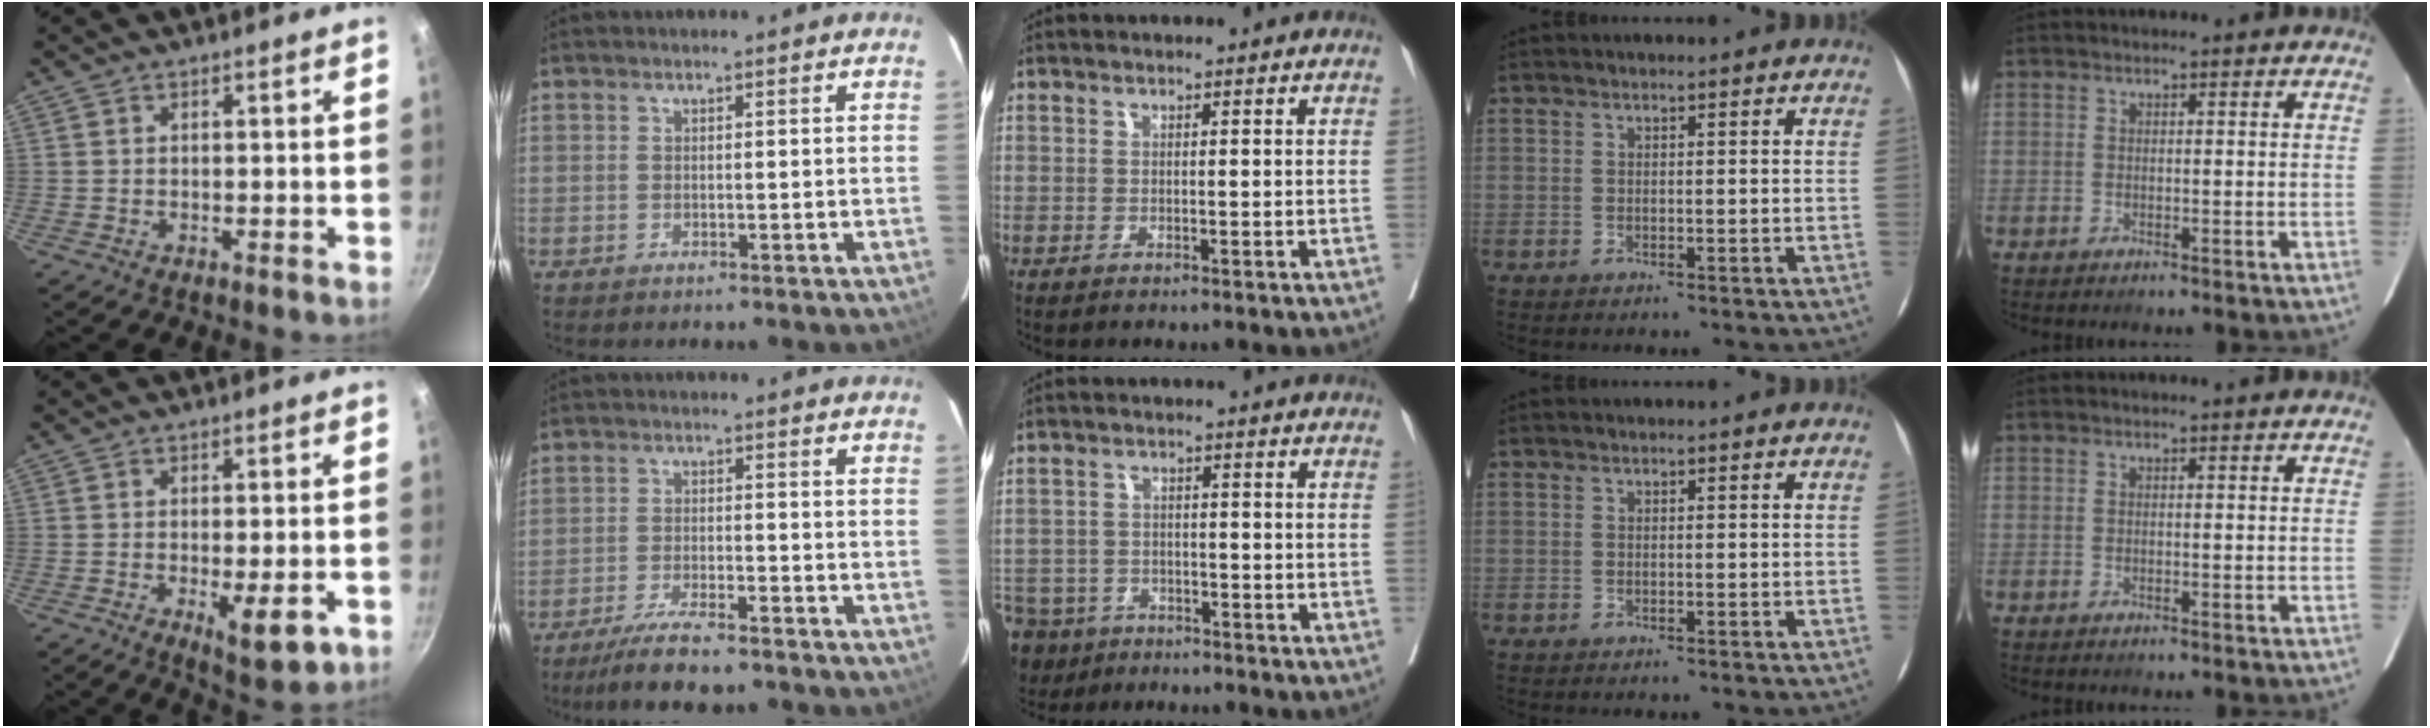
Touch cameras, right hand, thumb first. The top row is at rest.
{"thumb": {"total": 7.6, "force": [-2.4, 2.5, 6.7], "torque": [-0.094, -0.012, -0.027]}, "index": {"total": 8.4, "force": [-6.9, 0.6, 4.7], "torque": [-0.078, -0.022, -0.117]}, "middle": {"total": 12.4, "force": [-8.6, 8.2, 3.6], "torque": [-0.115, -0.011, -0.132]}}